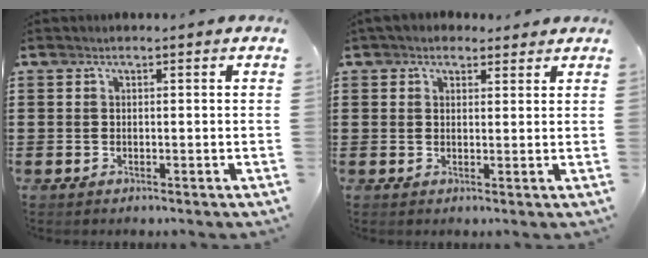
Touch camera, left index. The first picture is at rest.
{"total": 2.4, "force": [1.9, 1.4, 0.7], "torque": [-0.019, 0.007, 0.035]}